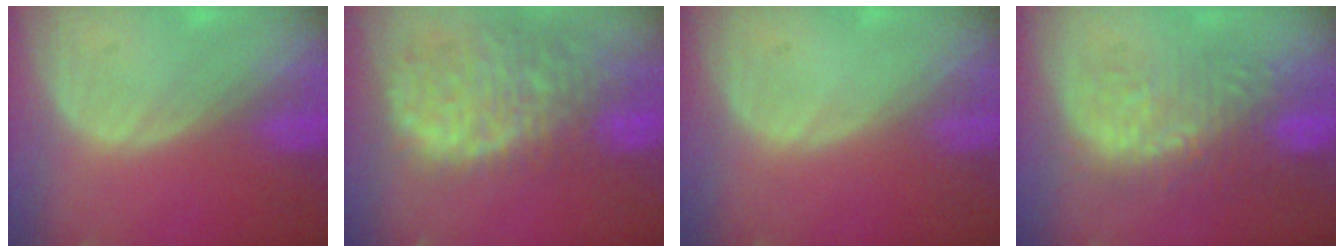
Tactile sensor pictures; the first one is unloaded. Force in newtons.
{"total": 13.7, "press": 11.1, "slide": 7.9}
{"total": 0.0}
{"total": 10.1, "press": 9.0, "slide": 4.5}